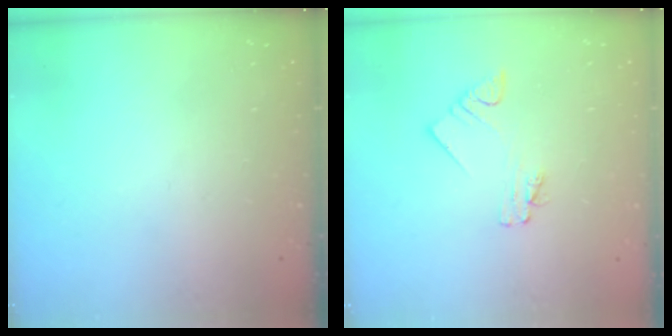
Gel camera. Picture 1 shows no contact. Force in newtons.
{"total": 1.9, "press": 1.9, "slide": 0.1}